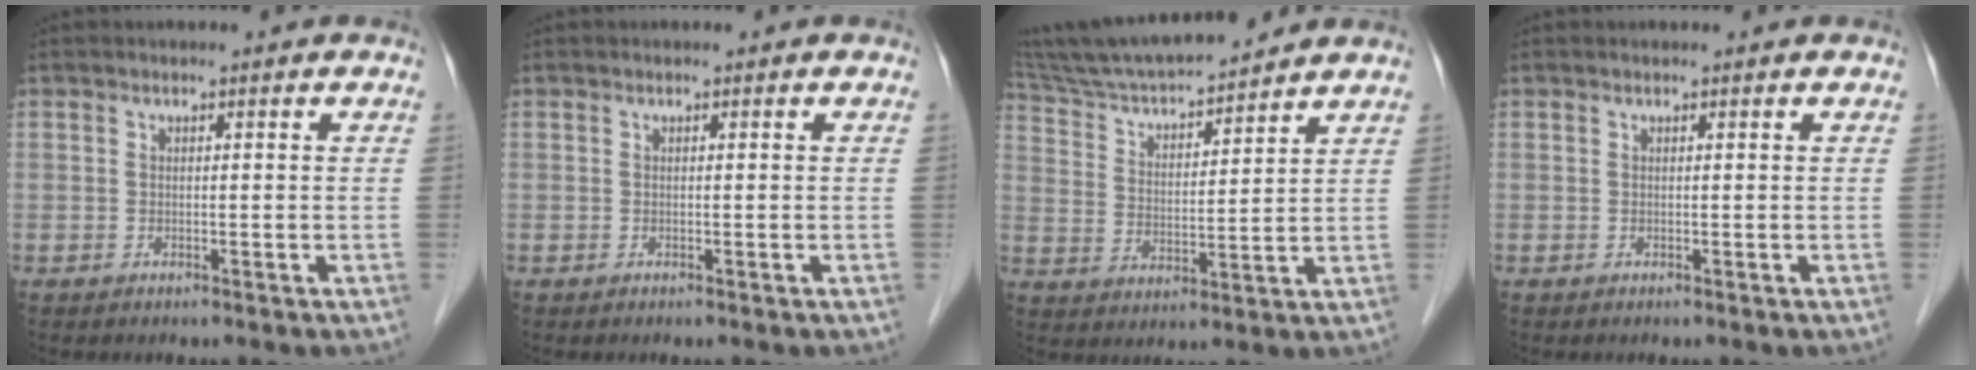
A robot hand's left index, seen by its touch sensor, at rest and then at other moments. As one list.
[{"total": 0.0}, {"total": 14.6, "force": [13.5, 0.9, 5.6], "torque": [-0.103, 0.010, 0.237]}, {"total": 0.0}]